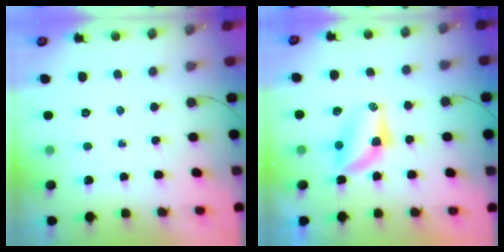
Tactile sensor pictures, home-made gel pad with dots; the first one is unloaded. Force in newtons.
{"total": 7.2, "press": 6.9, "slide": 2.1}